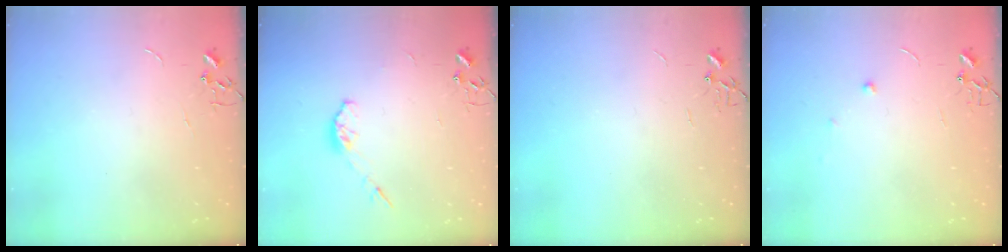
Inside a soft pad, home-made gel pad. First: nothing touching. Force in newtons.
{"total": 6.3, "press": 6.3, "slide": 0.6}
{"total": 0.0}
{"total": 4.8, "press": 4.8, "slide": 0.5}